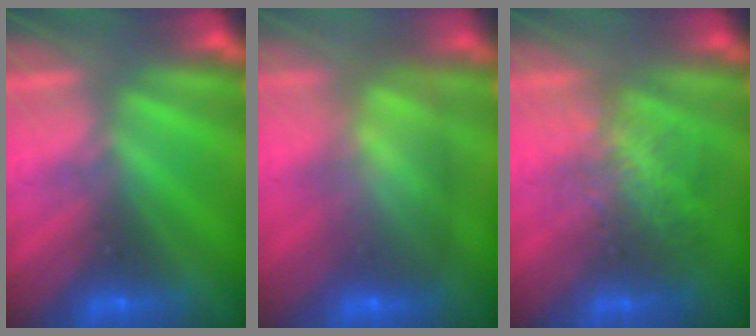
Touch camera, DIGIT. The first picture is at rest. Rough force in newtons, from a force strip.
{"total": 6.6}
{"total": 2.8}